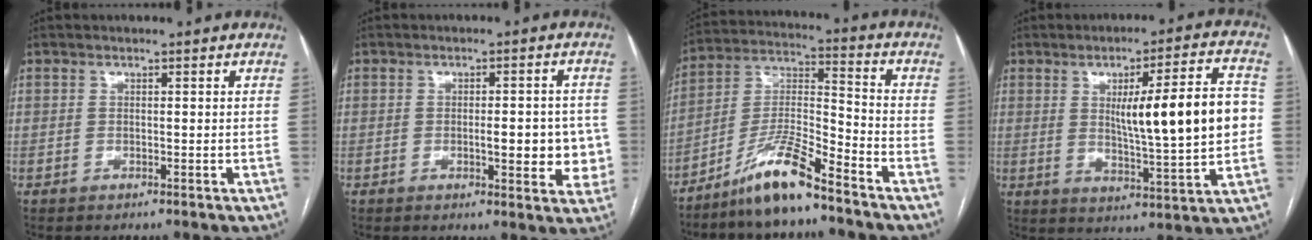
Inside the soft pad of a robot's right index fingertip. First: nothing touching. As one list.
[{"total": 7.2, "force": [-1.0, 2.3, 6.7], "torque": [-0.079, 0.002, -0.010]}, {"total": 10.8, "force": [-8.3, 0.5, 6.9], "torque": [-0.140, -0.004, -0.156]}, {"total": 14.9, "force": [1.4, 1.3, 14.8], "torque": [-0.217, 0.007, 0.025]}]